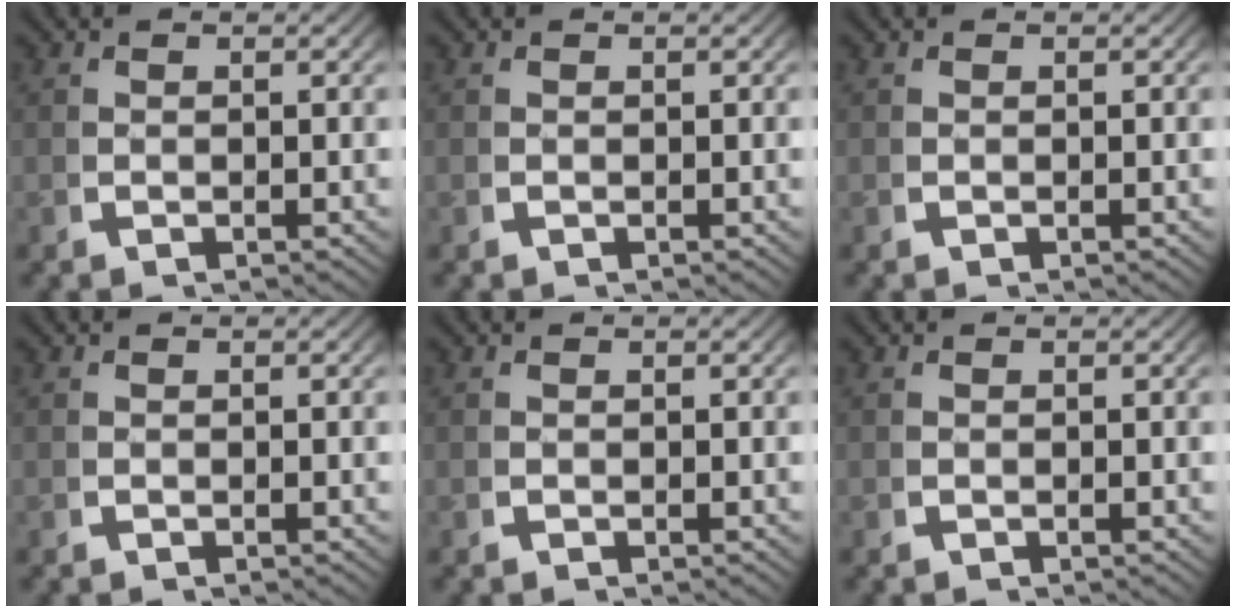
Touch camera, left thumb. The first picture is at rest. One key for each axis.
{"total": 0.0}
{"total": 0.0}
{"total": 0.0}
{"total": 0.0}
{"total": 0.0}